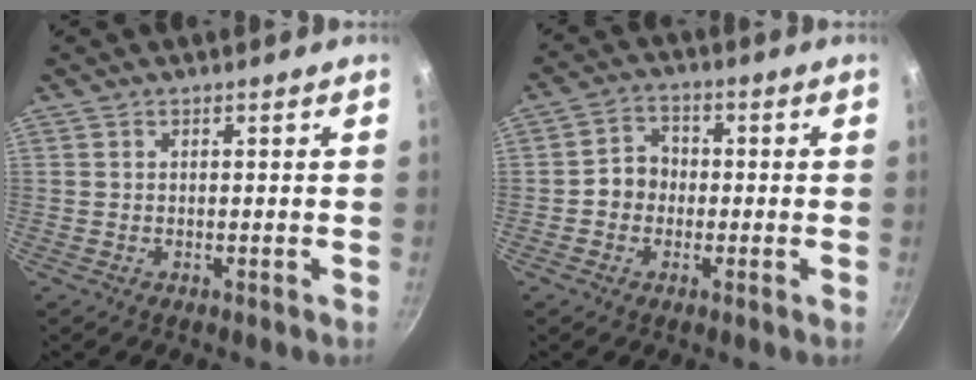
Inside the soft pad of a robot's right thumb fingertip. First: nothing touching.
{"total": 5.5, "force": [-0.8, 4.8, 2.7], "torque": [-0.022, 0.020, -0.025]}